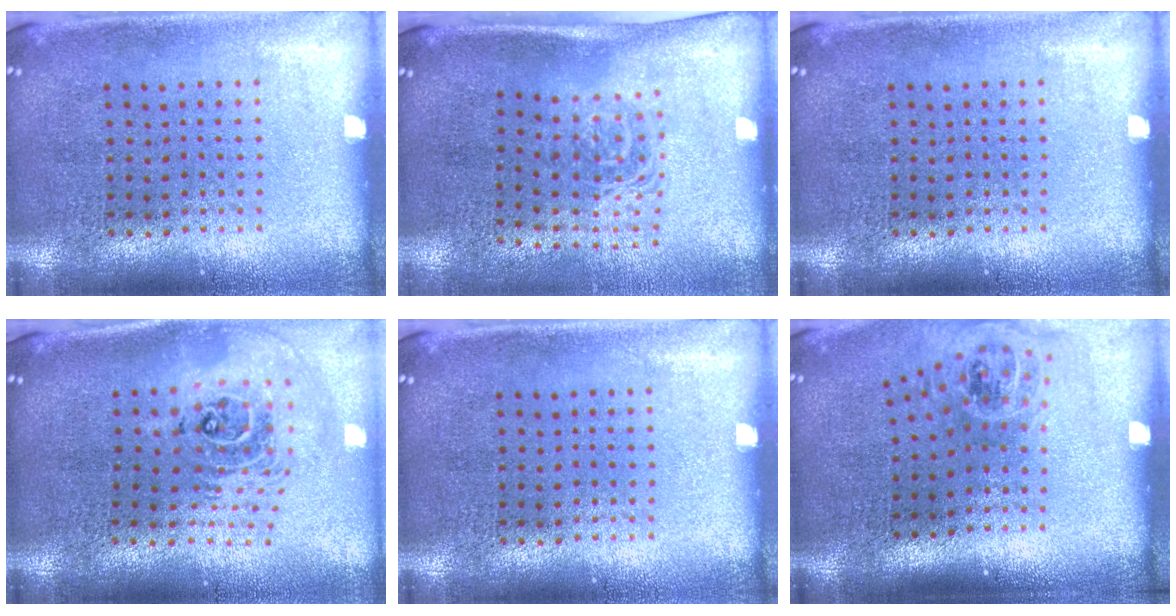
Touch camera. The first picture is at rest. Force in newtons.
{"total": 1.6, "press": 1.2, "slide": 1.2}
{"total": 0.0}
{"total": 2.3, "press": 1.8, "slide": 1.5}
{"total": 0.0}
{"total": 1.3, "press": 1.0, "slide": 0.8}